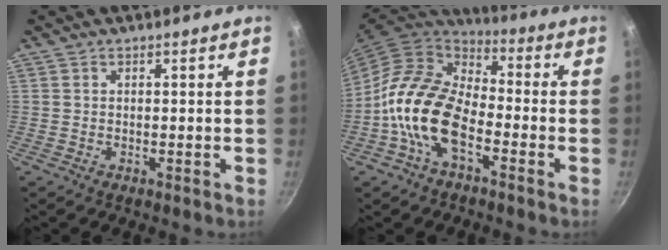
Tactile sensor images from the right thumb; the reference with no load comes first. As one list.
[{"total": 16.2, "force": [-5.2, 9.6, 11.9], "torque": [-0.197, 0.046, -0.117]}]